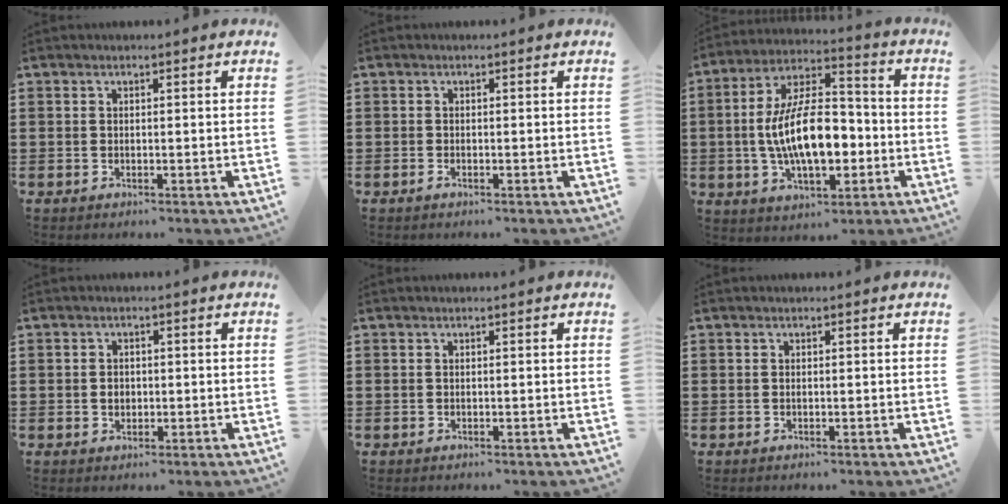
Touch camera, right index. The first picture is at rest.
{"total": 0.5, "force": [-0.4, 0.1, 0.3], "torque": [-0.007, -0.003, -0.006]}
{"total": 13.6, "force": [-2.0, 6.6, 11.7], "torque": [-0.234, 0.004, -0.038]}
{"total": 1.6, "force": [-0.2, 1.2, 1.1], "torque": [-0.024, 0.001, -0.004]}
{"total": 0.0}
{"total": 0.0}